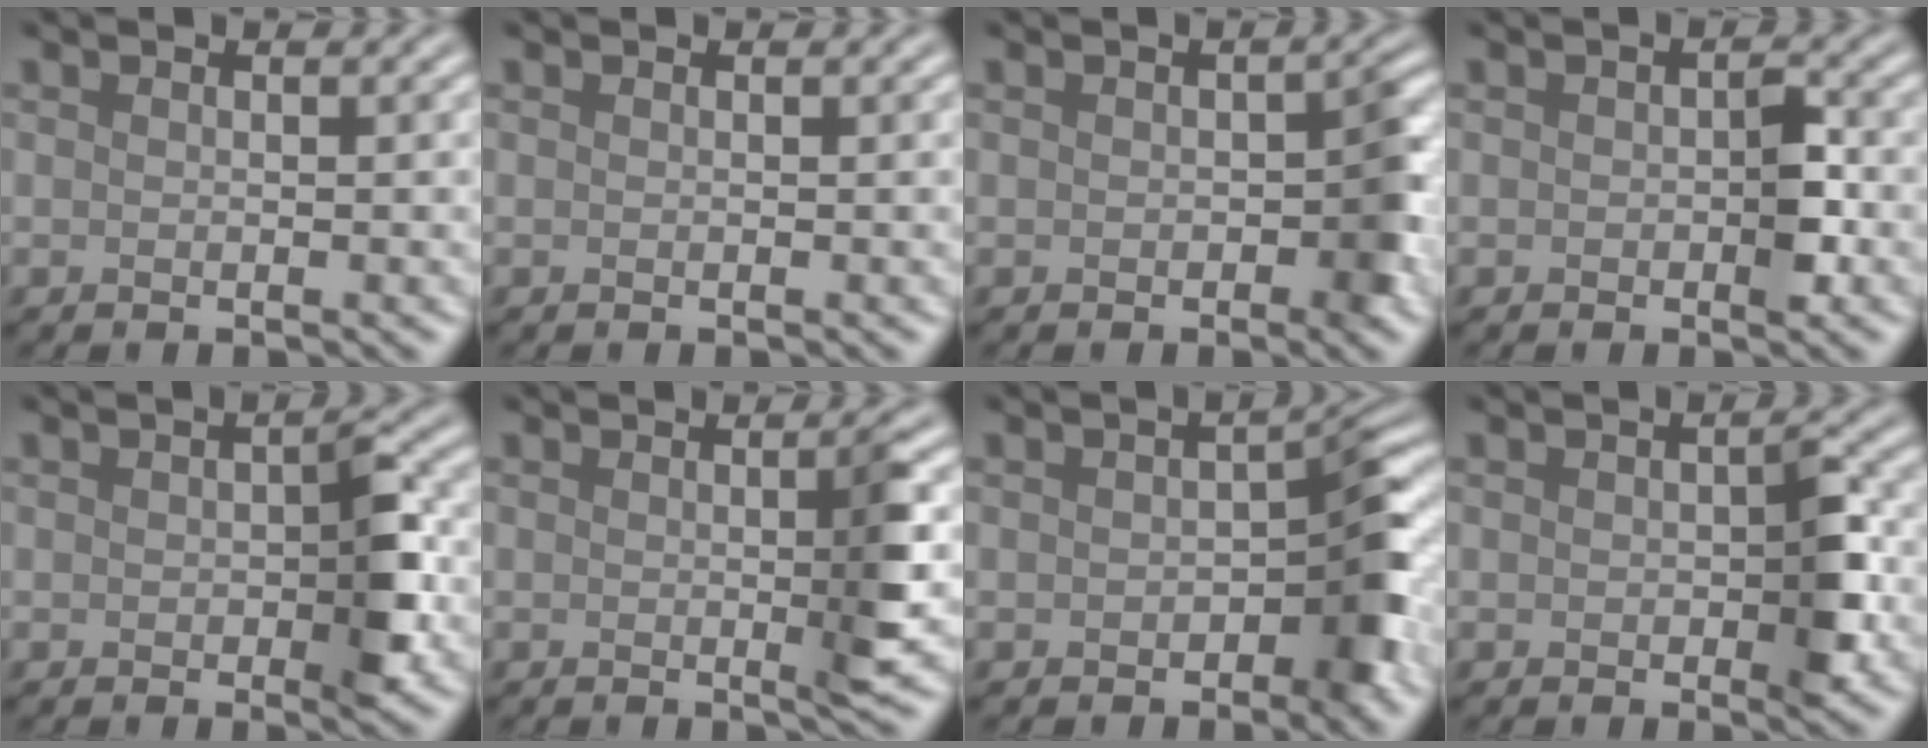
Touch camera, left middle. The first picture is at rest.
{"total": 0.0}
{"total": 3.2, "force": [-0.5, 1.9, 2.6], "torque": [-0.029, -0.002, -0.009]}
{"total": 2.4, "force": [-0.3, 1.1, 2.1], "torque": [-0.028, 0.002, -0.007]}
{"total": 3.9, "force": [-0.3, 1.7, 3.5], "torque": [-0.045, 0.000, -0.005]}
{"total": 3.3, "force": [0.0, 0.4, 3.2], "torque": [-0.046, -0.005, -0.003]}
{"total": 5.3, "force": [-1.2, 2.8, 4.3], "torque": [-0.036, 0.007, -0.023]}
{"total": 3.3, "force": [-0.3, 1.4, 3.0], "torque": [-0.038, -0.001, -0.004]}